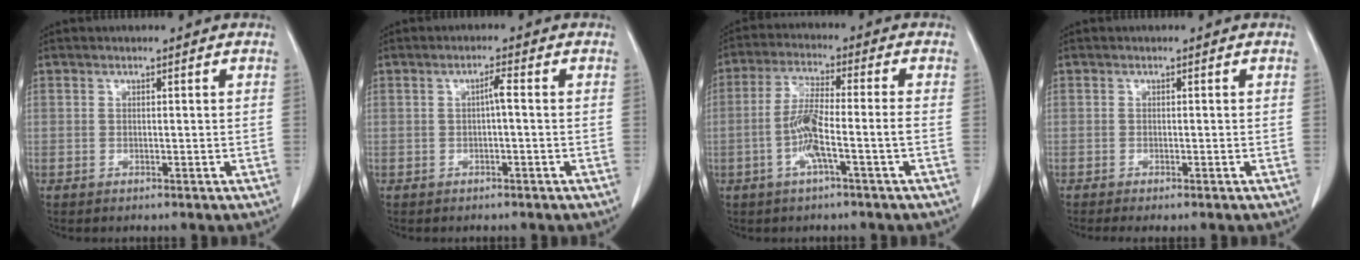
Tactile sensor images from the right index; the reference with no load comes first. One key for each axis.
{"total": 1.8, "fx": 0.0, "fy": 0.1, "fz": 1.8, "tx": -0.029, "ty": 0.004, "tz": 0.000}
{"total": 7.4, "fx": -2.3, "fy": 0.0, "fz": 7.1, "tx": -0.144, "ty": 0.008, "tz": -0.047}
{"total": 1.5, "fx": -1.2, "fy": 0.1, "fz": 0.9, "tx": -0.015, "ty": -0.005, "tz": -0.018}